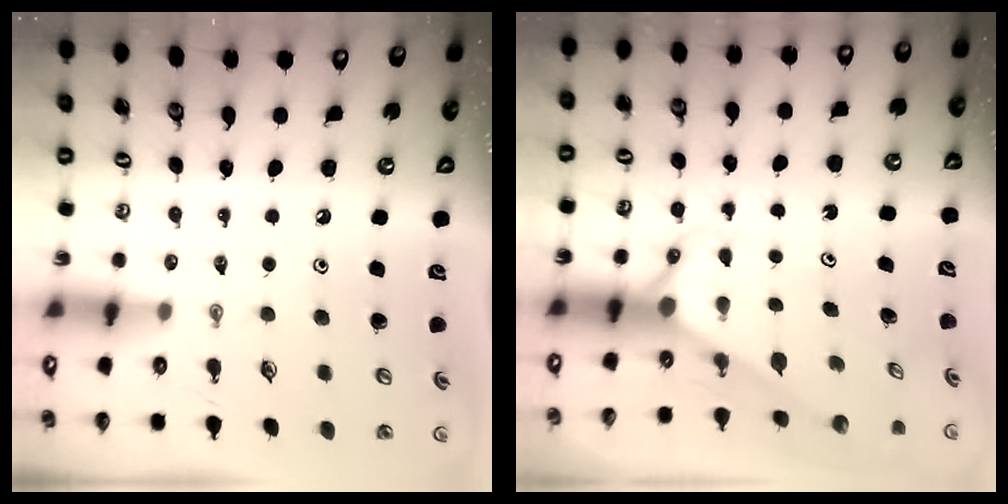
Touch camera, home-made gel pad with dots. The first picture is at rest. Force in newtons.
{"total": 2.8, "press": 2.8, "slide": 0.0}